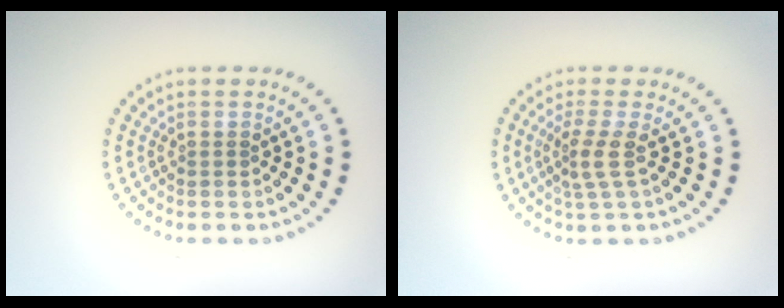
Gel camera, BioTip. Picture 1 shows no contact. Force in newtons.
{"total": 2.2, "press": 1.6, "slide": 1.6}